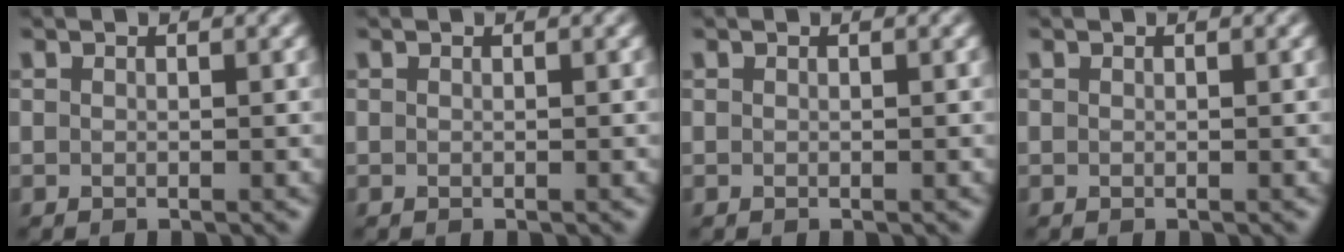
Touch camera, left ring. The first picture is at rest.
{"total": 0.0}
{"total": 0.0}
{"total": 0.0}